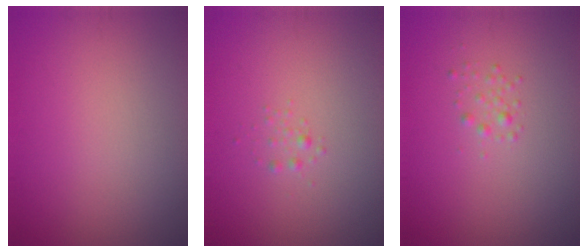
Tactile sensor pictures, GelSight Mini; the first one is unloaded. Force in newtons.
{"total": 0.6, "press": 0.6, "slide": 0.0}
{"total": 0.9, "press": 0.9, "slide": 0.0}